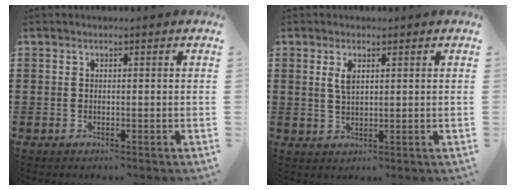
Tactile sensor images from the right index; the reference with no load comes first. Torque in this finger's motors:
{"motor_torque": [0.17, 0.14, 0.17, 0.06]}